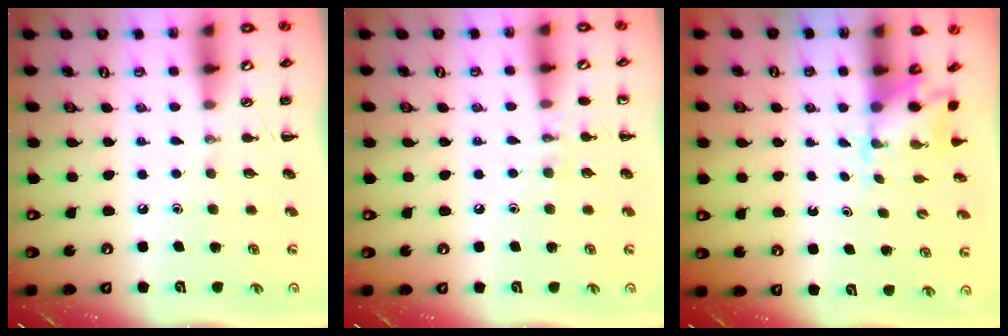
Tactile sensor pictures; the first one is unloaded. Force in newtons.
{"total": 6.8, "press": 6.5, "slide": 1.9}
{"total": 2.3, "press": 2.3, "slide": 0.5}